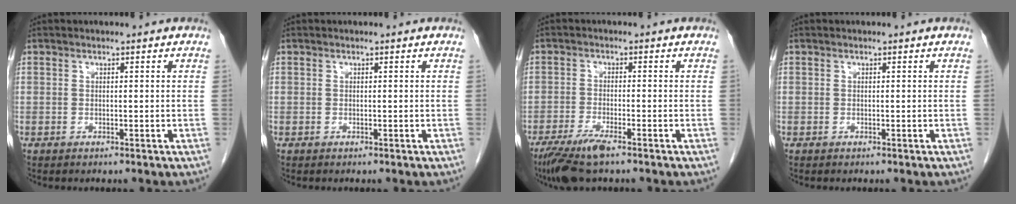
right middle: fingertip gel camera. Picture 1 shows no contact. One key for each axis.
{"total": 0.0}
{"total": 7.1, "fx": -4.8, "fy": 0.8, "fz": 5.2, "tx": -0.100, "ty": -0.018, "tz": -0.086}
{"total": 0.0}